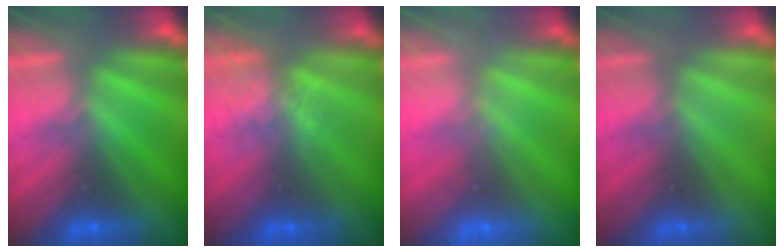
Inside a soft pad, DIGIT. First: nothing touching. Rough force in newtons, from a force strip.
{"total": 3.9}
{"total": 1.6}
{"total": 3.1}